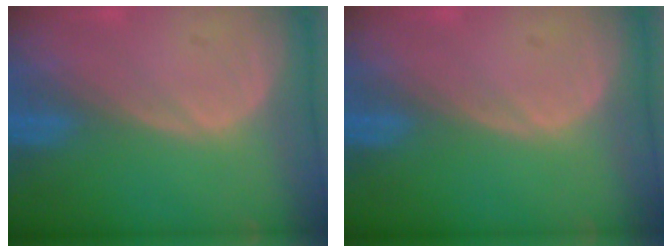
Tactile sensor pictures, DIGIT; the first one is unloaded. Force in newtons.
{"total": 0.0}